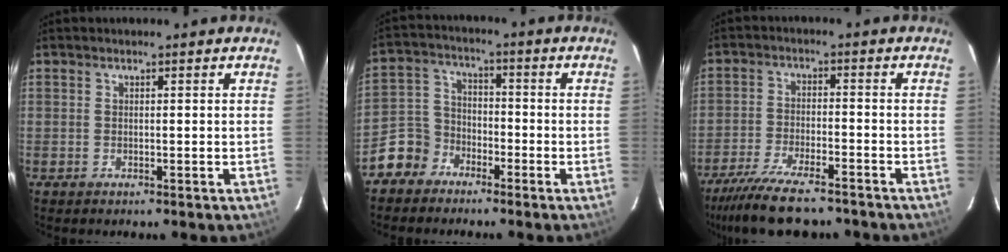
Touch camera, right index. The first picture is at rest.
{"total": 7.2, "force": [-4.9, 5.3, 0.6], "torque": [-0.025, 0.031, -0.103]}
{"total": 13.5, "force": [-11.2, 3.3, 6.7], "torque": [-0.153, -0.024, -0.191]}